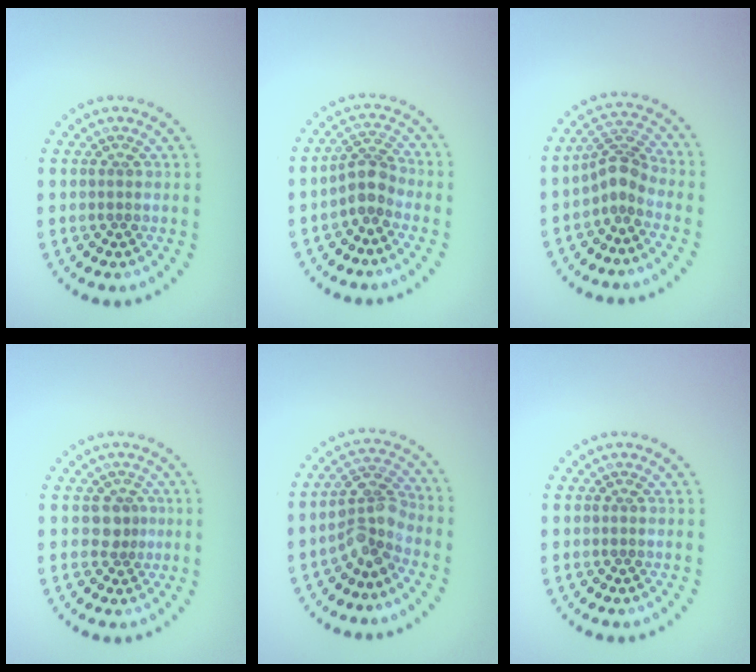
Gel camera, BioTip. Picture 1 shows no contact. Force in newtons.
{"total": 2.6, "press": 2.0, "slide": 1.7}
{"total": 2.7, "press": 1.9, "slide": 1.9}
{"total": 1.5, "press": 1.1, "slide": 1.1}
{"total": 3.4, "press": 2.8, "slide": 1.8}
{"total": 0.0}